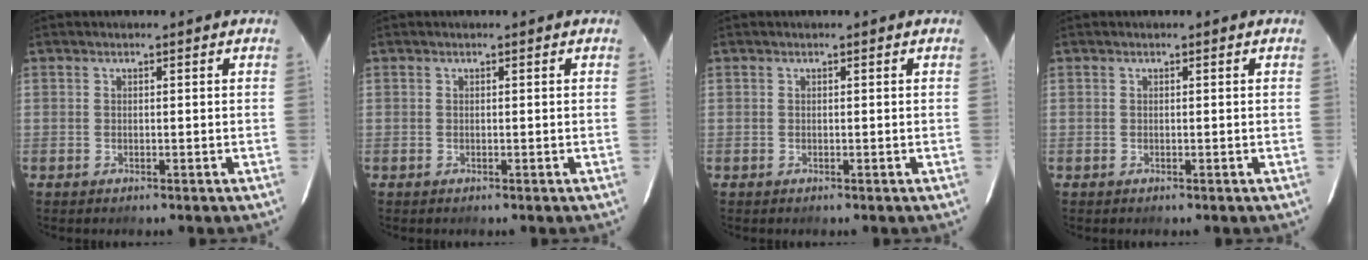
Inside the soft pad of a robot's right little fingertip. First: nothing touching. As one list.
[{"total": 0.0}, {"total": 0.0}, {"total": 0.0}]